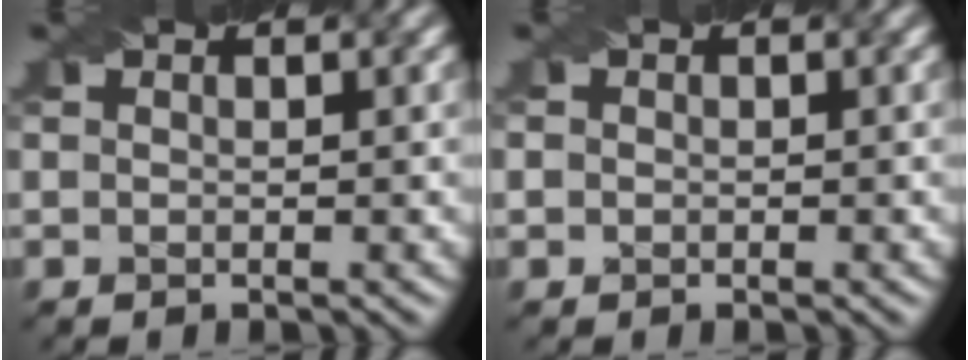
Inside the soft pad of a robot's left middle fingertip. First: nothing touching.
{"total": 0.9, "force": [0.1, 0.8, 0.4], "torque": [-0.004, 0.001, -0.001]}